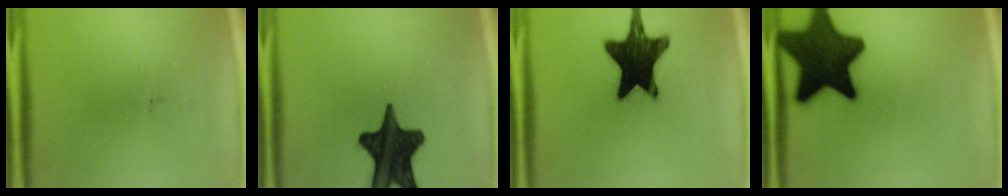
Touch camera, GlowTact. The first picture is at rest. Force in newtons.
{"total": 17.1}
{"total": 19.6}
{"total": 17.8}